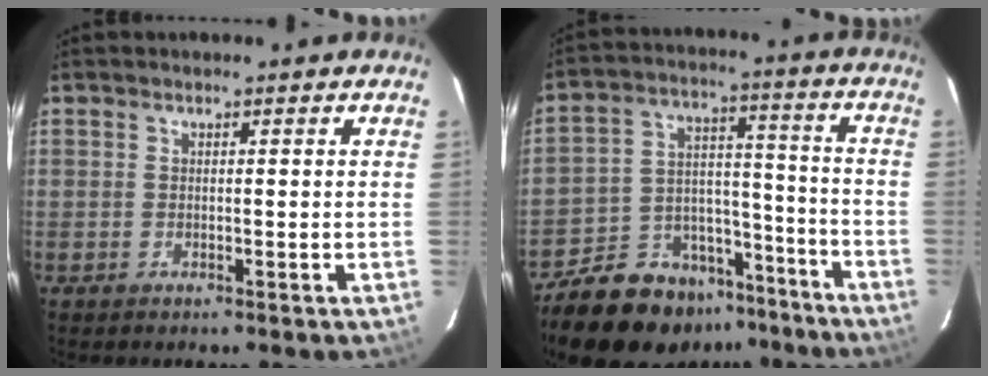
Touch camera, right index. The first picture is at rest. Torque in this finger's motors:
{"motor_torque": [0.42, -0.83, -0.10, -0.21]}